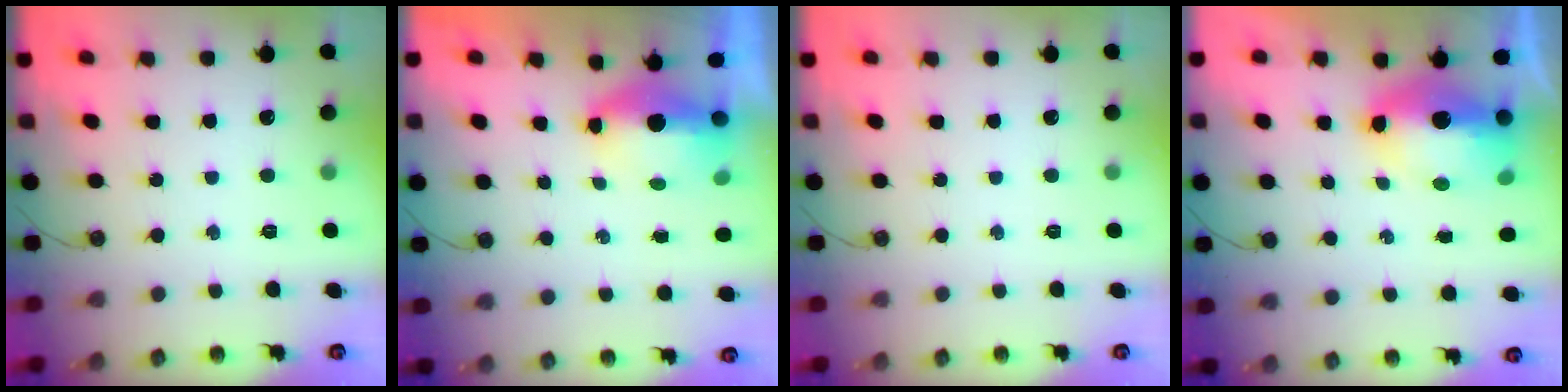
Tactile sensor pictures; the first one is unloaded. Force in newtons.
{"total": 6.4, "press": 6.3, "slide": 1.3}
{"total": 0.0}
{"total": 10.1, "press": 10.1, "slide": 0.9}